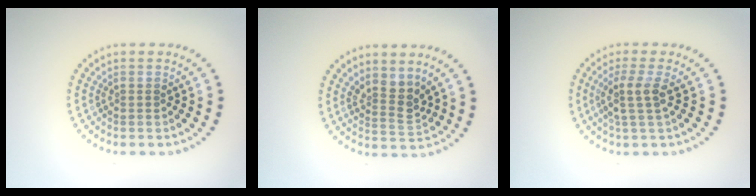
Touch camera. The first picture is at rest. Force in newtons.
{"total": 2.5, "press": 1.9, "slide": 1.6}
{"total": 2.5, "press": 2.0, "slide": 1.6}